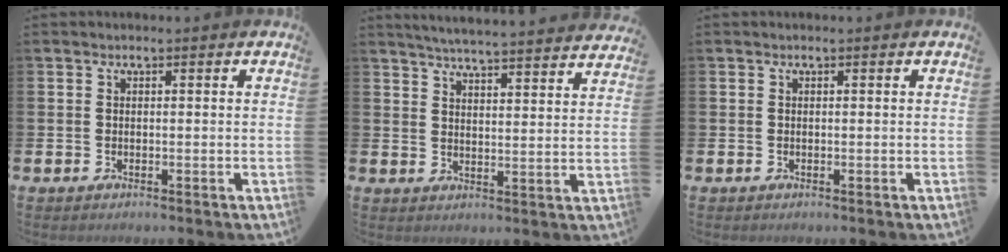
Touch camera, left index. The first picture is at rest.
{"total": 5.5, "force": [5.4, -0.2, 0.9], "torque": [-0.027, -0.039, 0.093]}
{"total": 0.0}